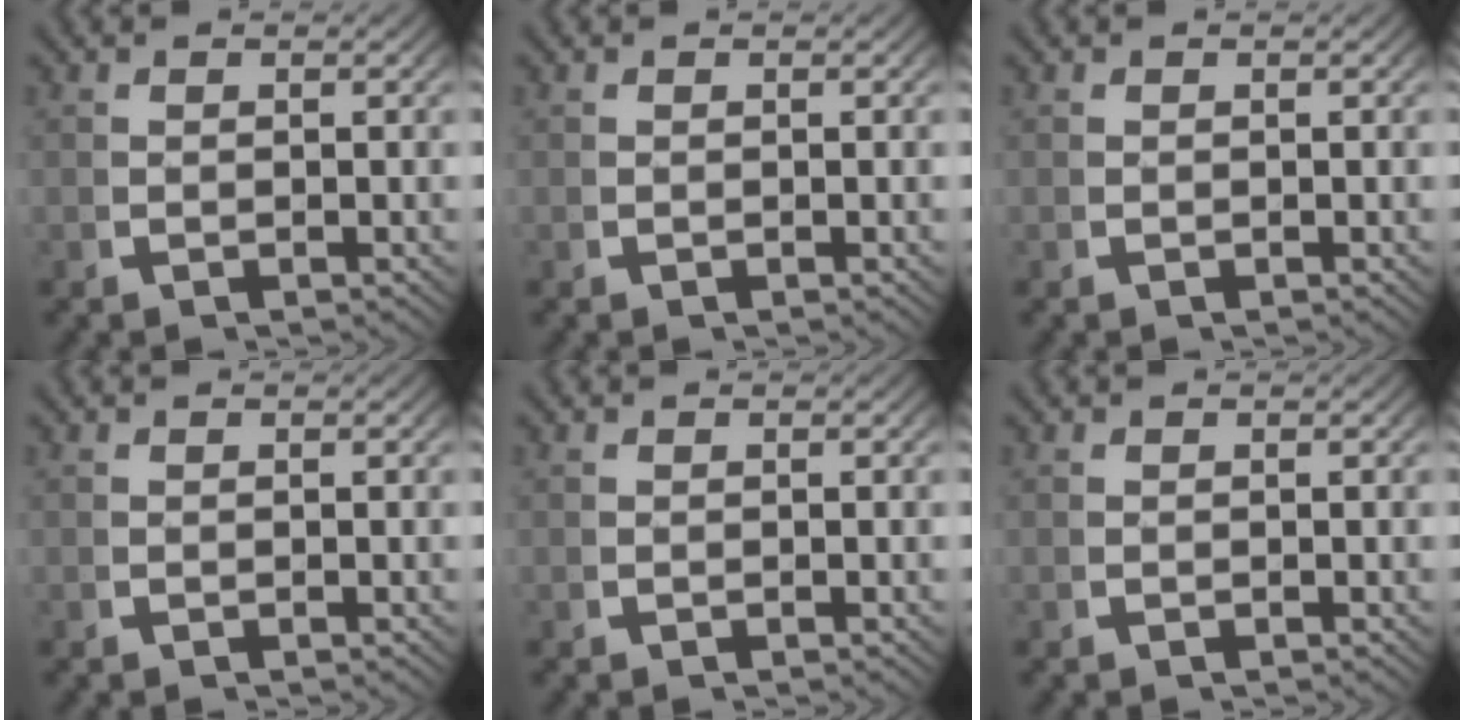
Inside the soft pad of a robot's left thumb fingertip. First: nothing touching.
{"total": 0.0}
{"total": 0.0}
{"total": 0.0}
{"total": 0.0}
{"total": 0.0}